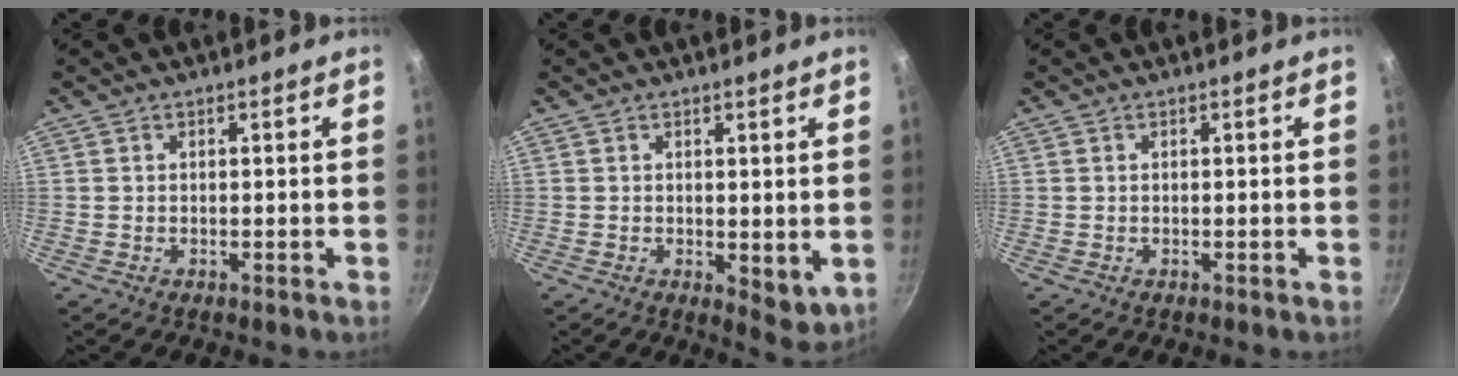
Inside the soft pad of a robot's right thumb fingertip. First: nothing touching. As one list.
[{"total": 4.6, "force": [0.0, 2.0, 4.2], "torque": [-0.051, -0.015, 0.007]}, {"total": 0.0}]